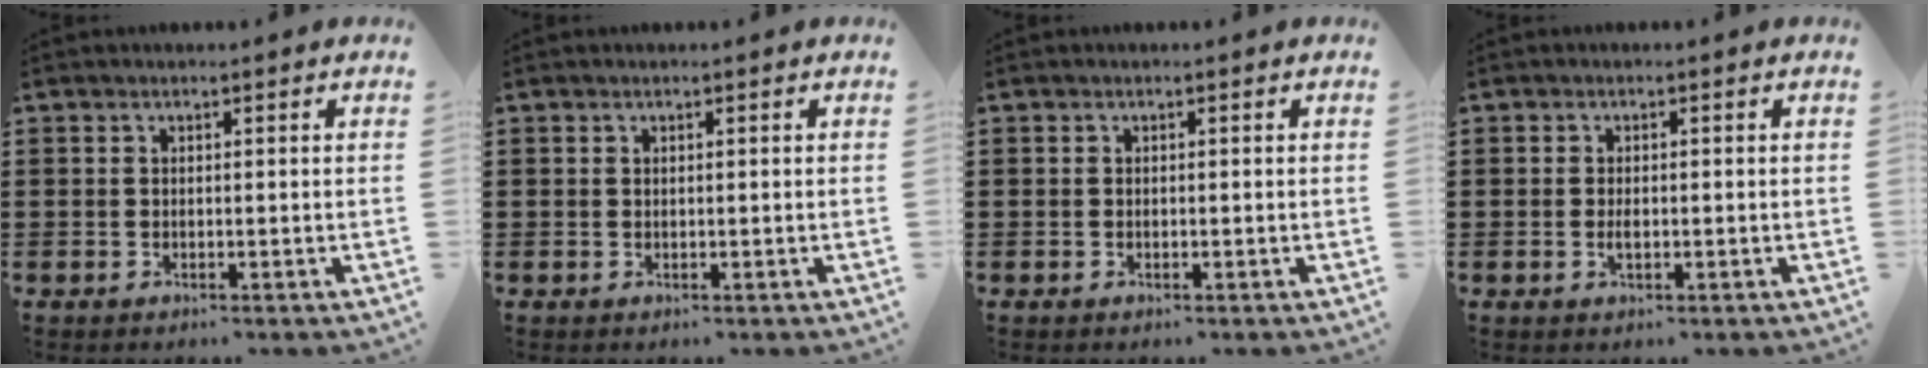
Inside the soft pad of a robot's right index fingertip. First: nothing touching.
{"total": 0.0}
{"total": 0.0}
{"total": 1.3, "force": [-0.2, 0.4, 1.2], "torque": [-0.024, -0.003, -0.002]}